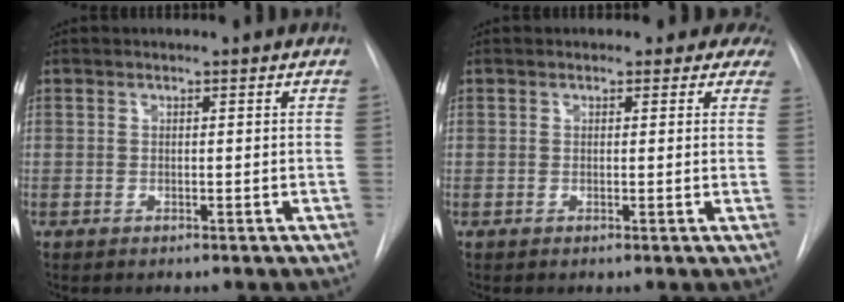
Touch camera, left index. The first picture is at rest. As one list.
[{"total": 4.7, "force": [3.9, 2.7, 0.2], "torque": [0.028, -0.005, 0.019]}]